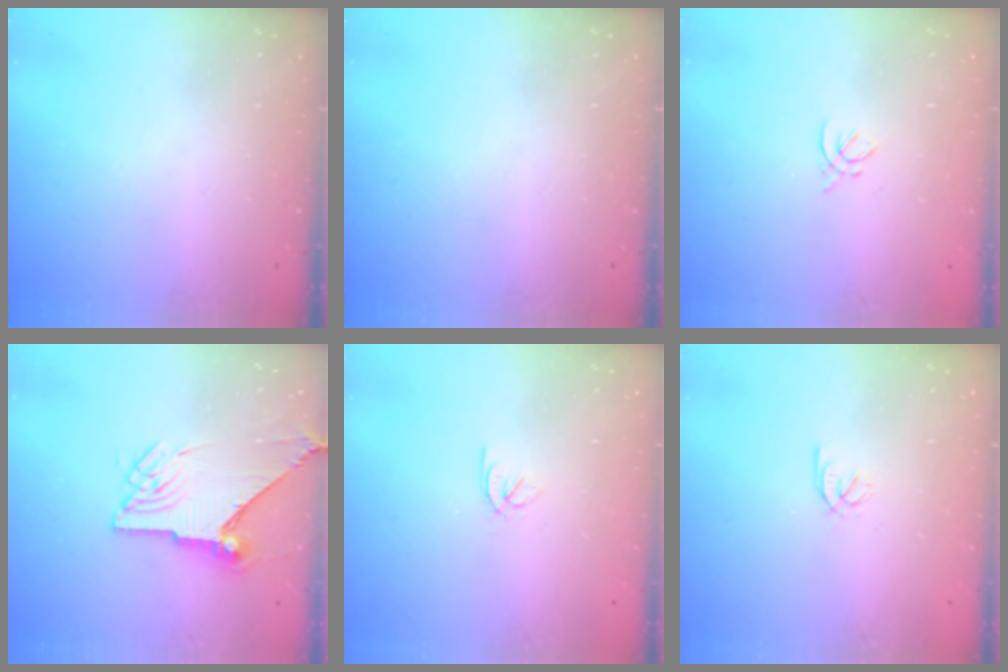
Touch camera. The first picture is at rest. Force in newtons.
{"total": 0.0}
{"total": 2.1, "press": 2.0, "slide": 0.7}
{"total": 11.3, "press": 11.3, "slide": 0.9}
{"total": 2.5, "press": 2.4, "slide": 0.7}
{"total": 2.1, "press": 1.9, "slide": 0.8}